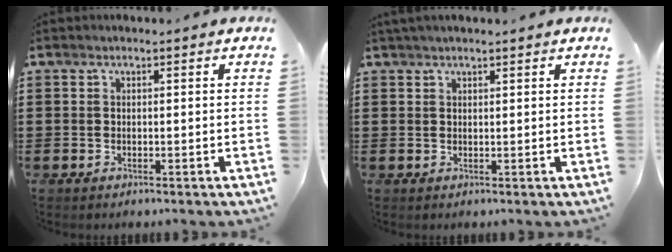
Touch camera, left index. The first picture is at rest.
{"total": 1.1, "force": [1.0, 0.1, 0.5], "torque": [-0.011, 0.001, 0.019]}